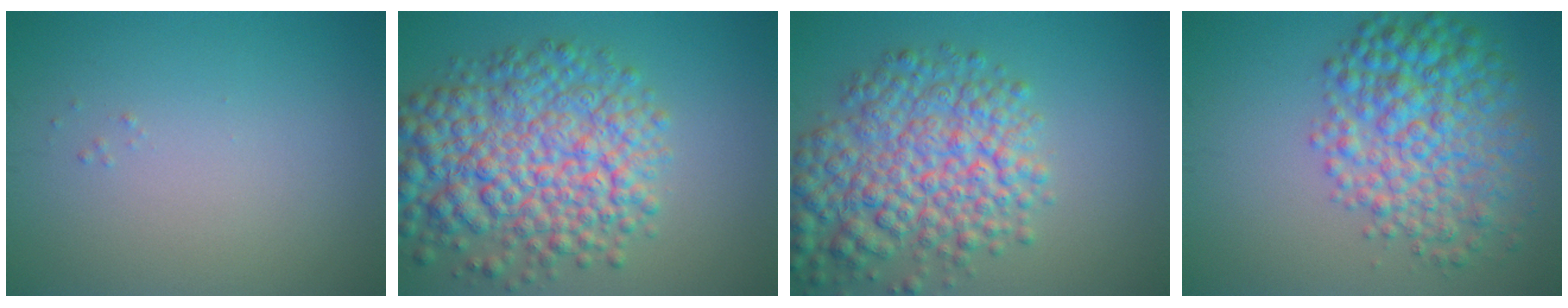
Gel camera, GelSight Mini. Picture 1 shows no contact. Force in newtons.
{"total": 9.9, "press": 9.9, "slide": 0.3}
{"total": 8.3, "press": 8.3, "slide": 0.3}
{"total": 7.6, "press": 7.6, "slide": 0.1}